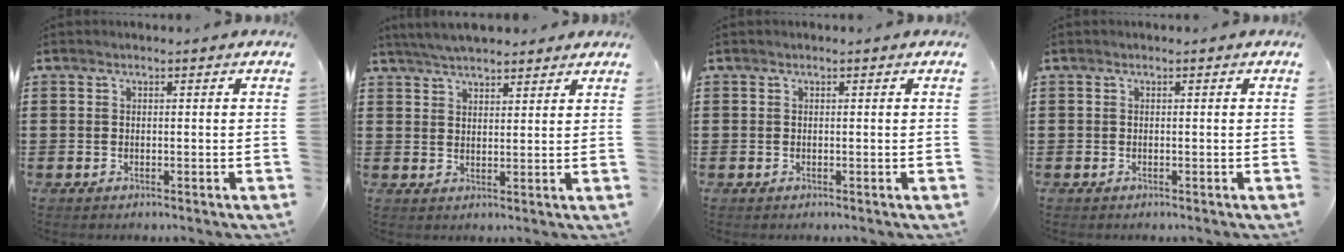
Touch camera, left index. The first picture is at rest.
{"total": 4.7, "force": [4.5, 0.7, 1.4], "torque": [-0.039, -0.006, 0.084]}
{"total": 0.0}
{"total": 0.0}